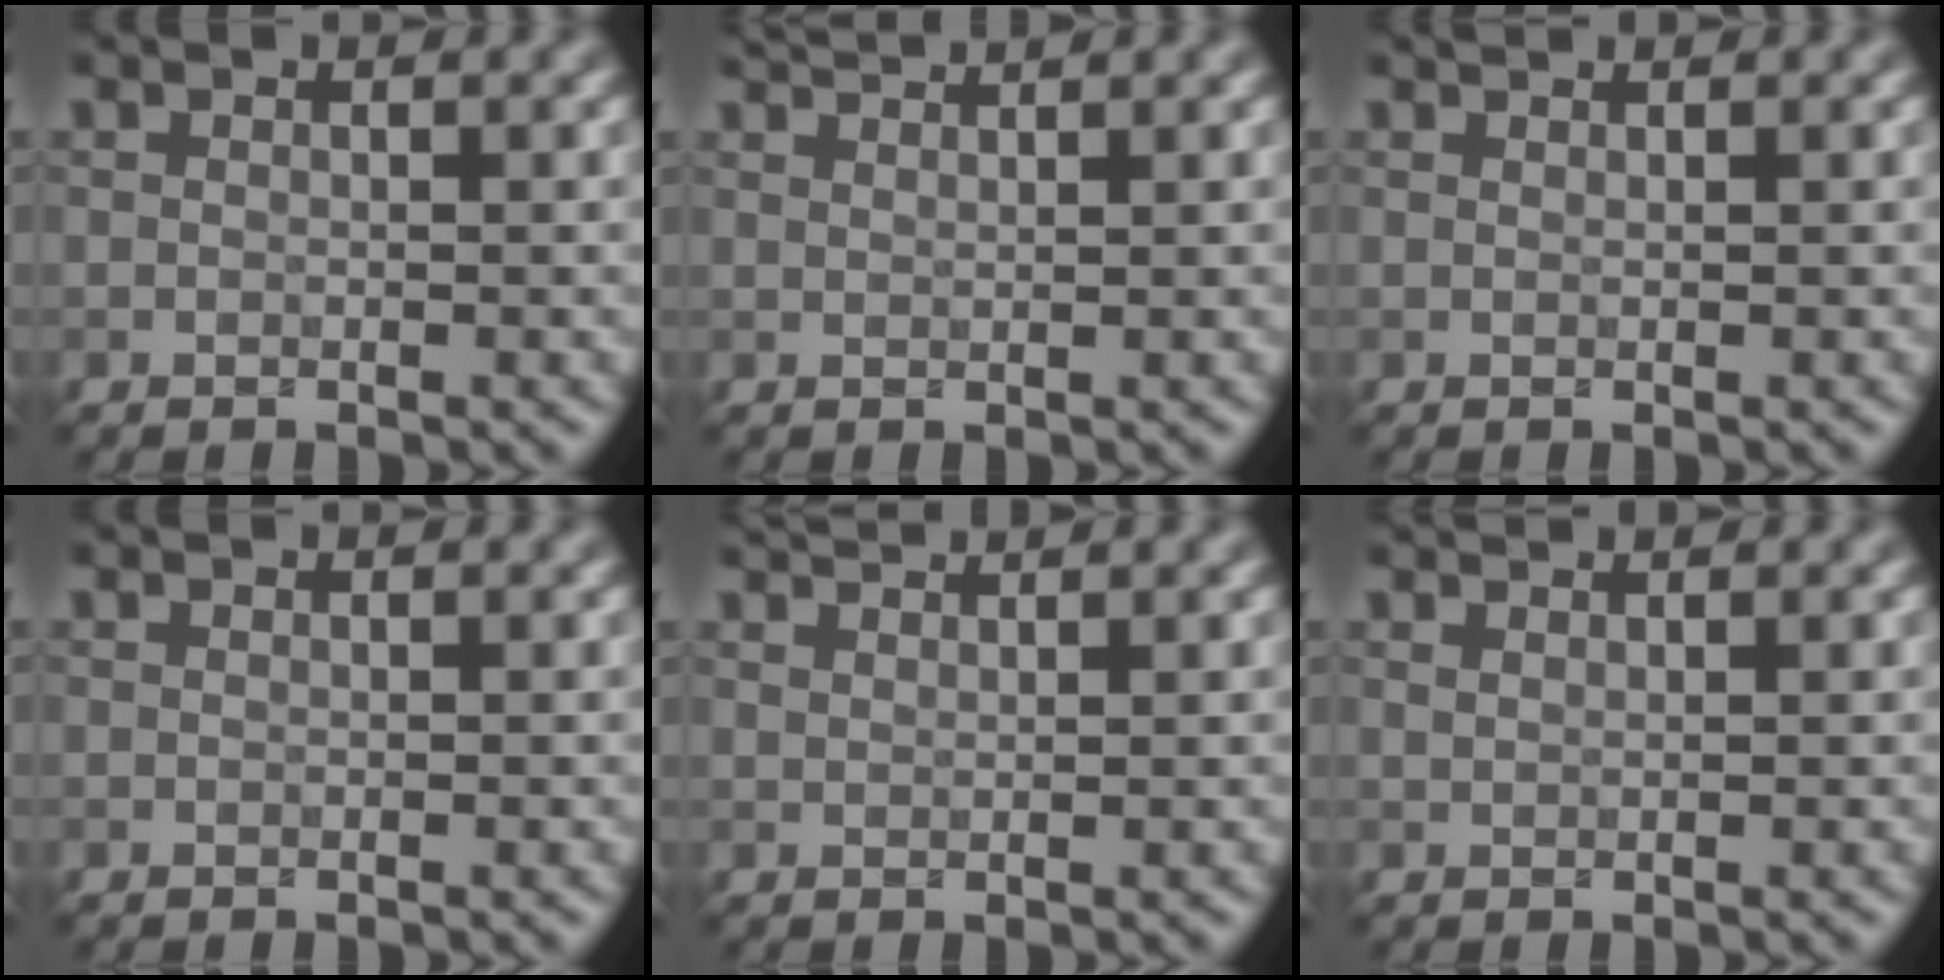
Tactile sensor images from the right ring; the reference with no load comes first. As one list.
[{"total": 1.8, "force": [1.7, 0.3, 0.7], "torque": [-0.005, 0.004, 0.021]}, {"total": 0.6, "force": [0.6, 0.0, 0.1], "torque": [-0.004, -0.001, 0.007]}, {"total": 0.0}, {"total": 1.8, "force": [1.7, 0.2, 0.5], "torque": [-0.009, 0.004, 0.025]}, {"total": 1.2, "force": [1.2, 0.2, 0.3], "torque": [-0.009, -0.001, 0.017]}]